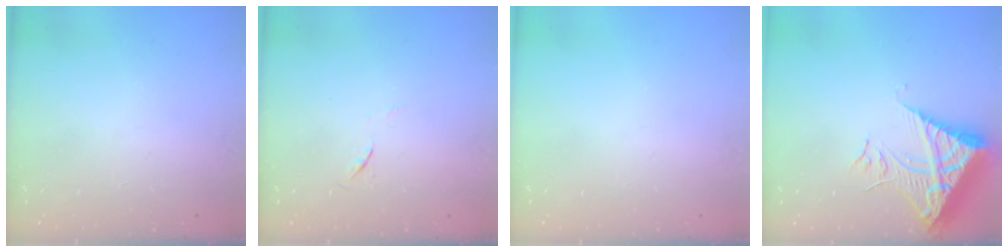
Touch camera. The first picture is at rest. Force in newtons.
{"total": 4.0, "press": 4.0, "slide": 0.6}
{"total": 0.0}
{"total": 11.6, "press": 11.5, "slide": 1.1}